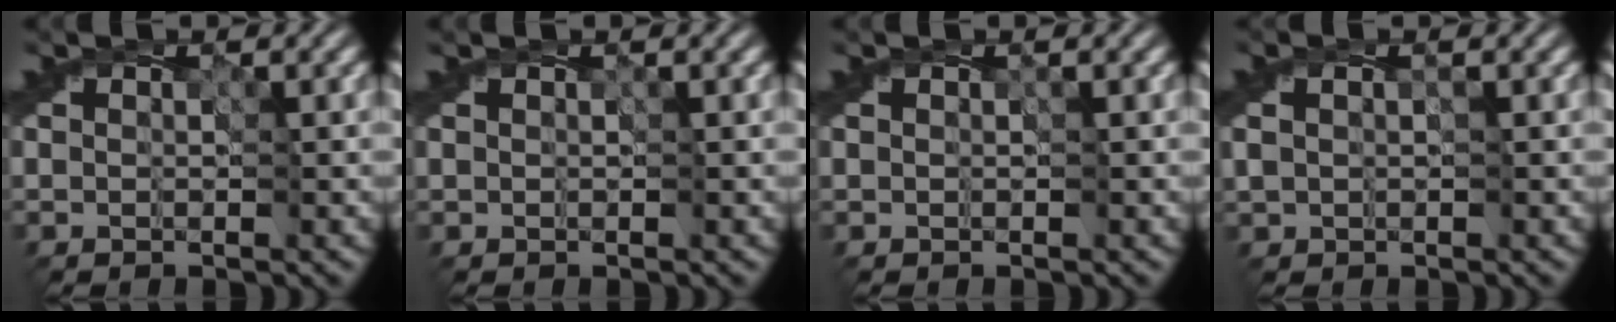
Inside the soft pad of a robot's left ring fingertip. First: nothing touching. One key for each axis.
{"total": 0.0}
{"total": 0.0}
{"total": 0.8, "fx": 0.2, "fy": 0.7, "fz": 0.5, "tx": -0.018, "ty": 0.003, "tz": 0.000}